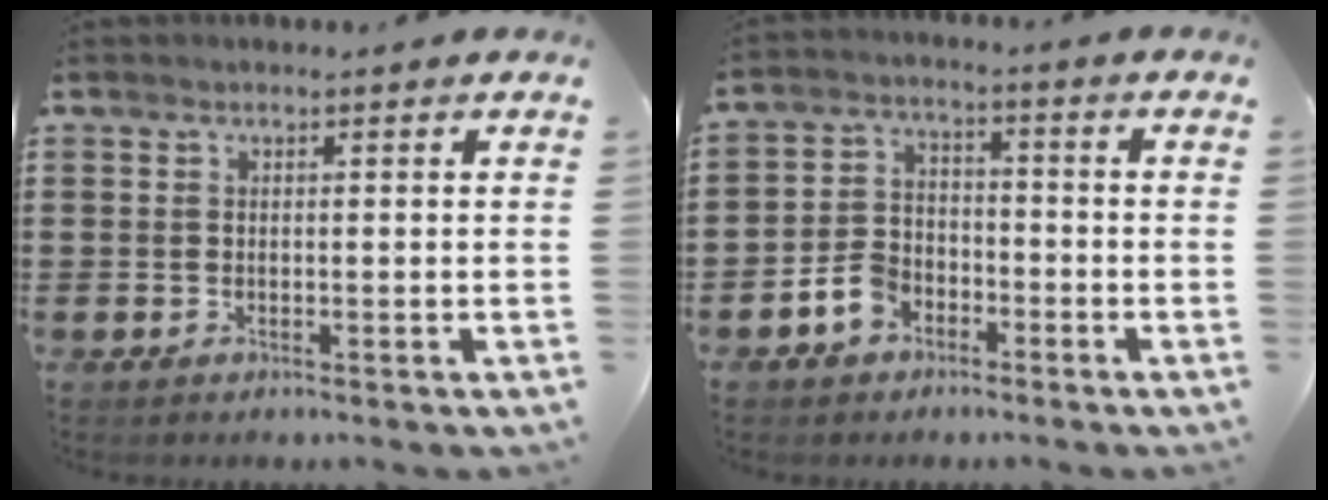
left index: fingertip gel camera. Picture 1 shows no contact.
{"total": 4.9, "force": [-3.1, 3.3, 1.9], "torque": [-0.050, 0.011, -0.062]}